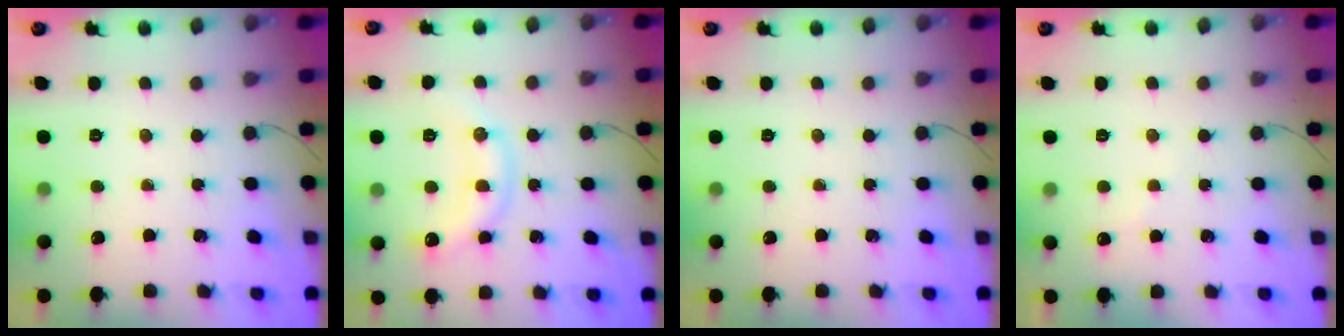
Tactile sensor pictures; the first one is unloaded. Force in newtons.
{"total": 11.0, "press": 11.0, "slide": 0.6}
{"total": 0.0}
{"total": 5.2, "press": 5.1, "slide": 0.9}